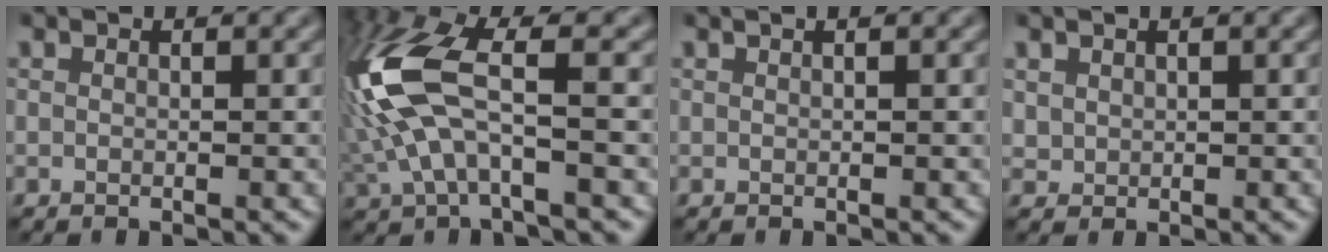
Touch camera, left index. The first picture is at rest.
{"total": 10.2, "force": [0.2, 4.1, 9.3], "torque": [-0.220, 0.021, -0.008]}
{"total": 1.0, "force": [0.6, 0.3, 0.8], "torque": [-0.008, 0.000, 0.002]}
{"total": 1.0, "force": [0.6, 0.7, 0.2], "torque": [-0.004, -0.003, 0.017]}